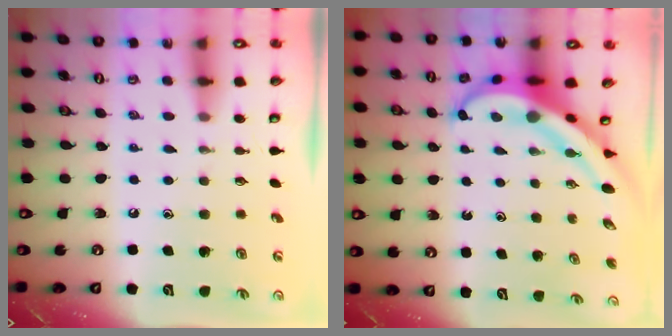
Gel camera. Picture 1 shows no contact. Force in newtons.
{"total": 7.9, "press": 7.9, "slide": 0.9}